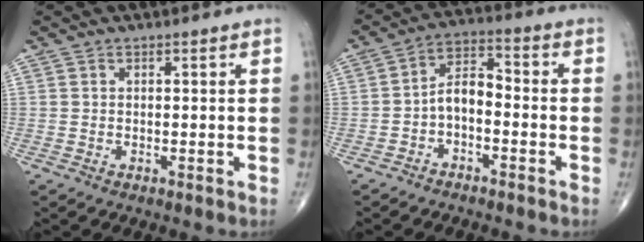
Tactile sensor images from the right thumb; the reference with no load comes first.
{"total": 6.3, "force": [-2.1, 3.4, 4.8], "torque": [-0.076, 0.040, -0.048]}